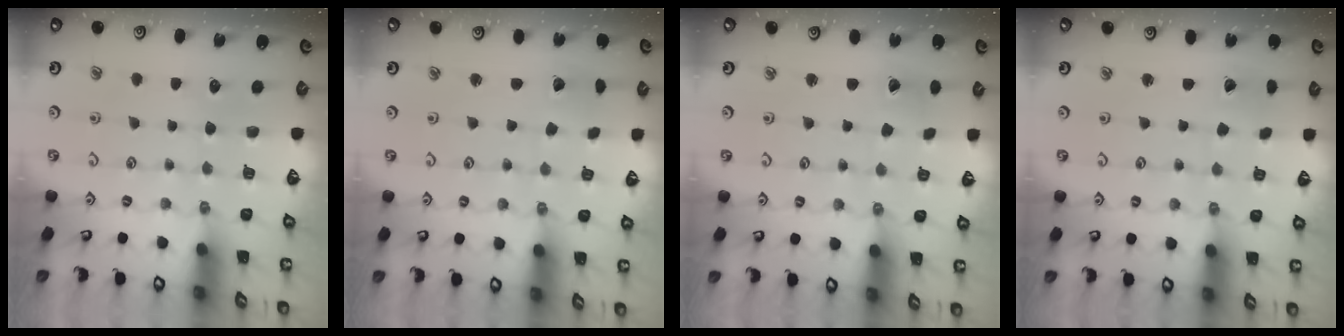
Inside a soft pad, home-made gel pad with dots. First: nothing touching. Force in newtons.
{"total": 2.7, "press": 2.7, "slide": 0.0}
{"total": 2.9, "press": 2.9, "slide": 0.2}
{"total": 0.0}